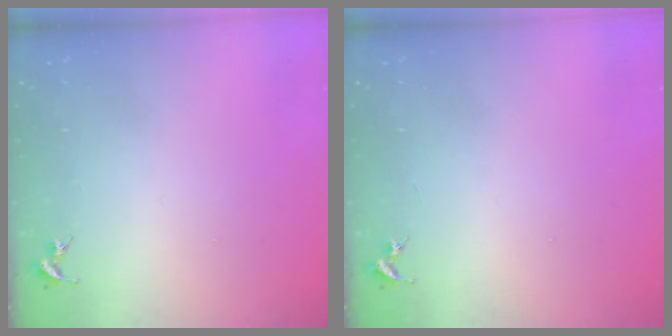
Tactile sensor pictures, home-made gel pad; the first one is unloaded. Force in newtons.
{"total": 0.0}